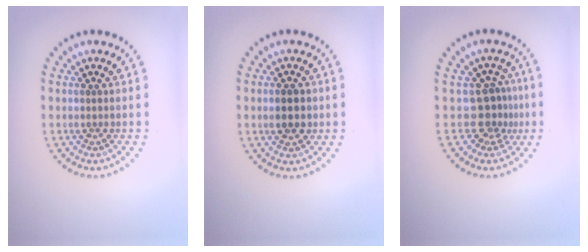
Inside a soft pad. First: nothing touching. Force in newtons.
{"total": 3.0, "press": 3.0, "slide": 0.2}
{"total": 2.8, "press": 2.0, "slide": 2.0}